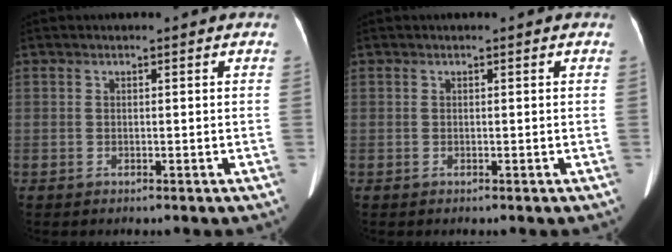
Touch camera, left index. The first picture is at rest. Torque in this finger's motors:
{"motor_torque": [0.12, -0.33, 0.05, -0.01]}